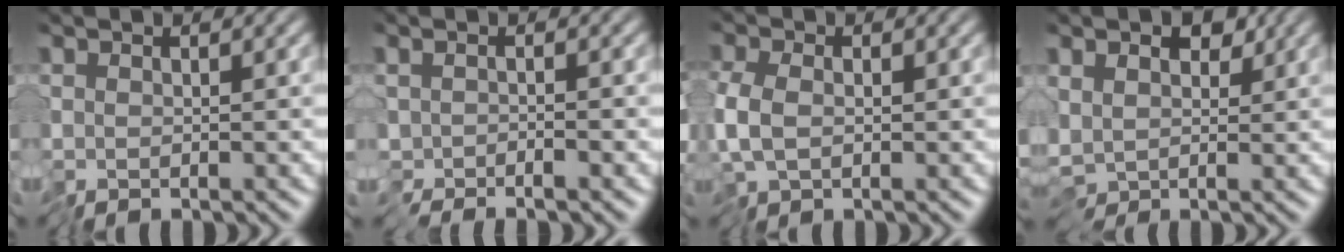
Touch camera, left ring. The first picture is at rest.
{"total": 0.7, "force": [-0.7, -0.1, 0.2], "torque": [-0.004, -0.006, -0.014]}
{"total": 4.8, "force": [-1.8, 3.1, 3.1], "torque": [-0.081, -0.015, -0.040]}
{"total": 5.6, "force": [1.2, 4.0, 3.6], "torque": [-0.082, 0.015, 0.023]}